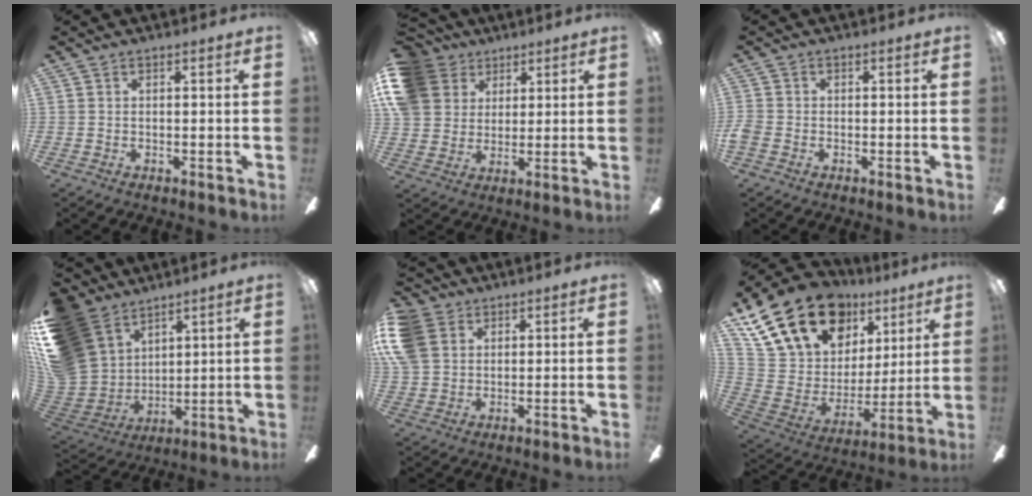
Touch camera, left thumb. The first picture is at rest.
{"total": 13.2, "force": [6.1, 10.7, 4.7], "torque": [-0.111, -0.017, 0.121]}
{"total": 2.2, "force": [-0.9, 1.7, 1.1], "torque": [-0.025, 0.003, -0.017]}
{"total": 20.4, "force": [11.0, 14.8, 8.7], "torque": [-0.219, -0.058, 0.220]}
{"total": 10.7, "force": [4.1, 8.6, 4.9], "torque": [-0.129, 0.004, 0.081]}
{"total": 24.2, "force": [15.4, 14.7, 11.5], "torque": [-0.234, -0.080, 0.295]}